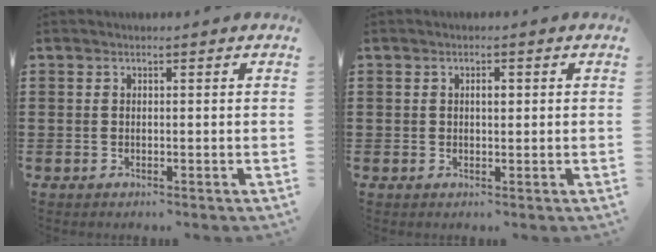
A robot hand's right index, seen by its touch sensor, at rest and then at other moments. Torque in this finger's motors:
{"motor_torque": [0.35, -0.27, 0.16, 0.04]}